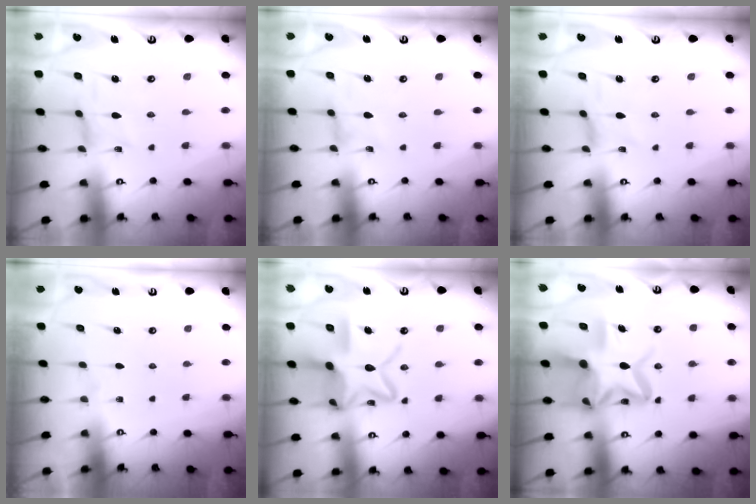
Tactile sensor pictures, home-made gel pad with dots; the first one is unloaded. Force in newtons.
{"total": 0.0}
{"total": 0.0}
{"total": 0.0}
{"total": 18.1, "press": 18.0, "slide": 1.5}
{"total": 17.4, "press": 17.2, "slide": 2.4}